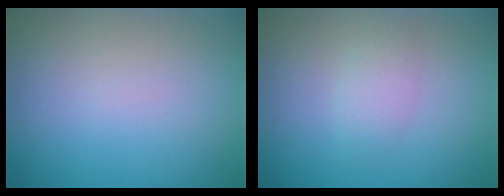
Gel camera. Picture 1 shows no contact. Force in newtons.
{"total": 1.7, "press": 1.7, "slide": 0.0}